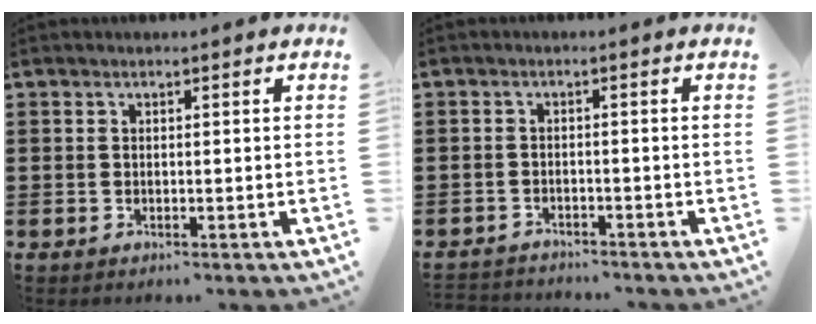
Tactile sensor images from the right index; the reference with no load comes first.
{"total": 1.9, "force": [-1.9, 0.2, -0.2], "torque": [-0.002, 0.002, -0.044]}